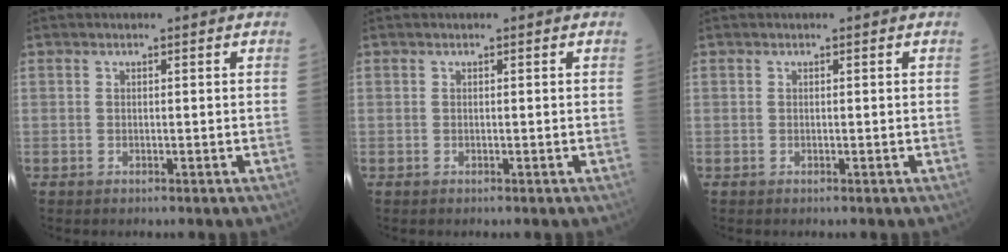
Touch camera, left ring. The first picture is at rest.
{"total": 0.0}
{"total": 0.0}